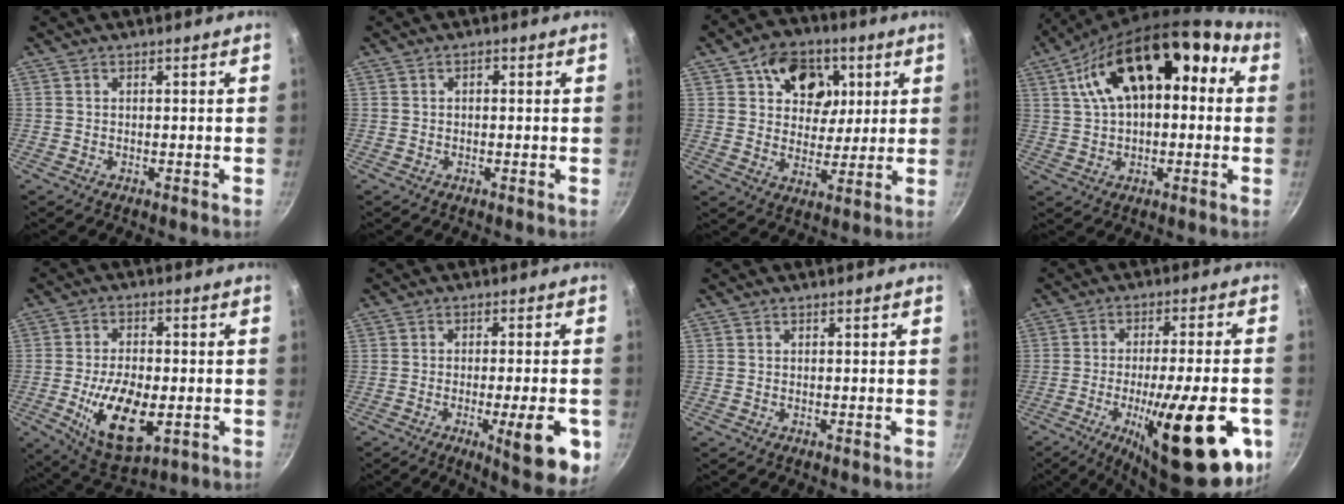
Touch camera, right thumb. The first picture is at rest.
{"total": 1.2, "force": [0.2, 0.8, 0.8], "torque": [-0.014, 0.007, 0.003]}
{"total": 13.3, "force": [4.9, 10.1, 7.2], "torque": [-0.064, -0.017, 0.075]}
{"total": 18.5, "force": [4.2, 10.3, 14.7], "torque": [-0.209, 0.049, 0.060]}
{"total": 14.3, "force": [-3.2, 7.1, 12.0], "torque": [-0.201, 0.003, -0.044]}
{"total": 12.2, "force": [-3.9, 3.0, 11.2], "torque": [-0.135, 0.006, -0.048]}
{"total": 0.0}
{"total": 25.3, "force": [-8.4, 7.2, 22.7], "torque": [-0.298, 0.011, -0.115]}